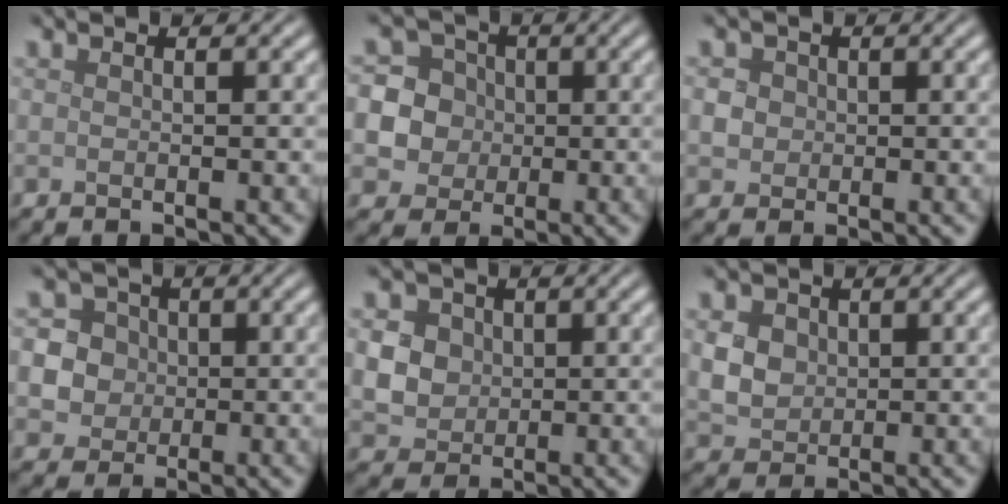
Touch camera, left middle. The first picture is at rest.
{"total": 9.4, "force": [0.5, 9.0, 2.7], "torque": [-0.069, 0.026, 0.006]}
{"total": 2.4, "force": [0.6, 2.2, 0.9], "torque": [-0.010, 0.010, 0.009]}
{"total": 6.9, "force": [1.0, 6.5, 2.2], "torque": [-0.043, 0.034, 0.004]}
{"total": 5.4, "force": [1.1, 4.7, 2.4], "torque": [-0.056, 0.018, 0.020]}
{"total": 3.4, "force": [0.8, 2.9, 1.7], "torque": [-0.039, 0.000, 0.019]}